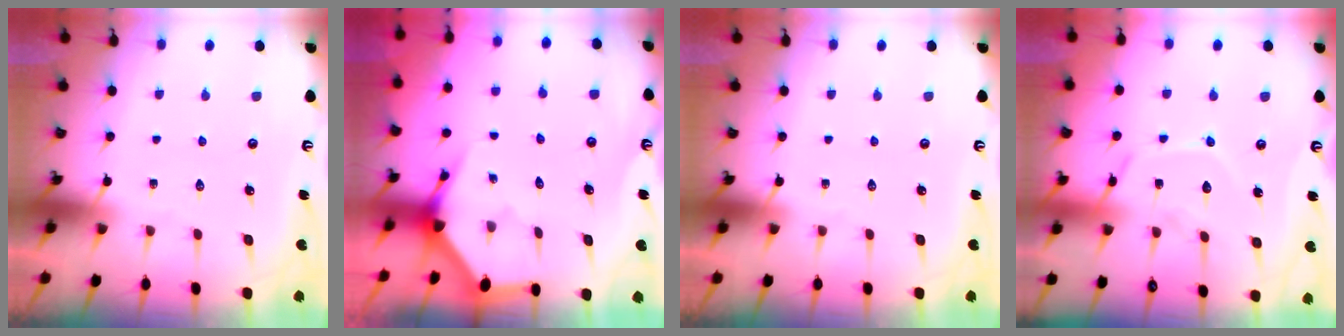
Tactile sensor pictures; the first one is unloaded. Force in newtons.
{"total": 3.6, "press": 3.6, "slide": 0.2}
{"total": 0.0}
{"total": 11.5, "press": 11.5, "slide": 0.9}